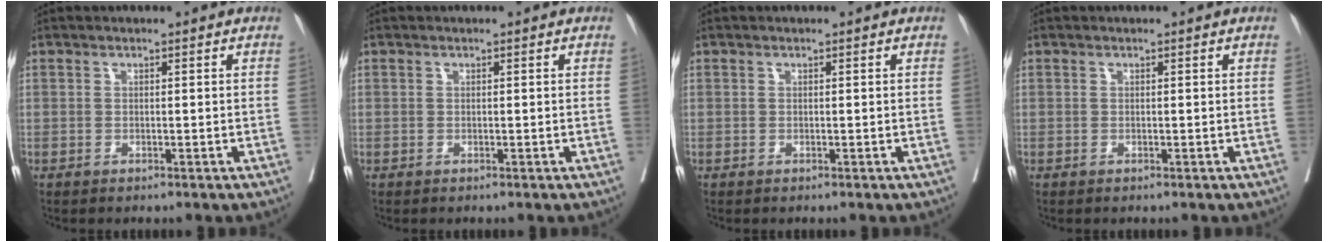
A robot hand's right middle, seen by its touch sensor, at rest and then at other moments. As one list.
[{"total": 0.0}, {"total": 0.0}, {"total": 0.0}]